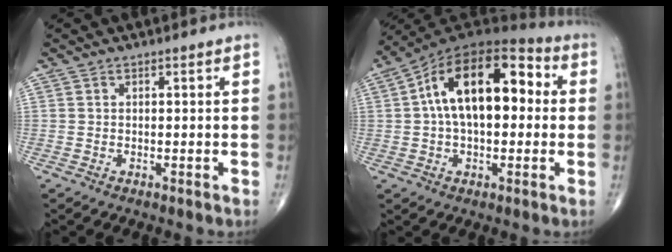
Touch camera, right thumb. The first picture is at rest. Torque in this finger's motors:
{"motor_torque": [-0.01, 1.14, 1.37, 0.20, 0.50]}